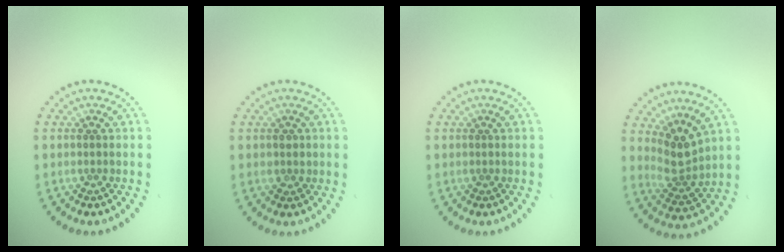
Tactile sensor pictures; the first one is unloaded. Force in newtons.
{"total": 0.9, "press": 0.8, "slide": 0.5}
{"total": 0.0}
{"total": 2.8, "press": 2.1, "slide": 1.9}